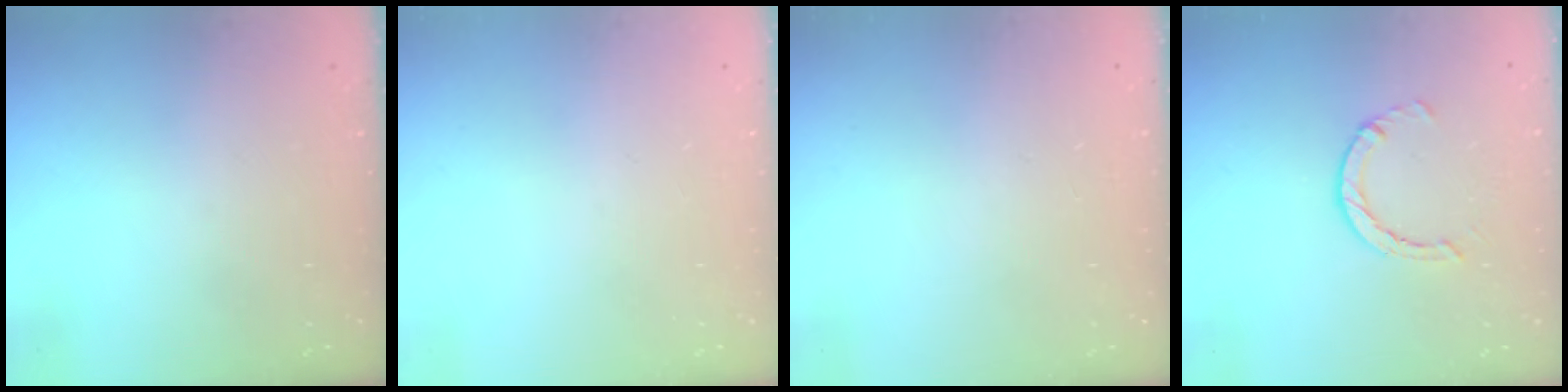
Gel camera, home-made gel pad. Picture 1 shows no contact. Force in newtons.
{"total": 0.0}
{"total": 2.6, "press": 2.6, "slide": 0.2}
{"total": 2.5, "press": 2.4, "slide": 0.4}